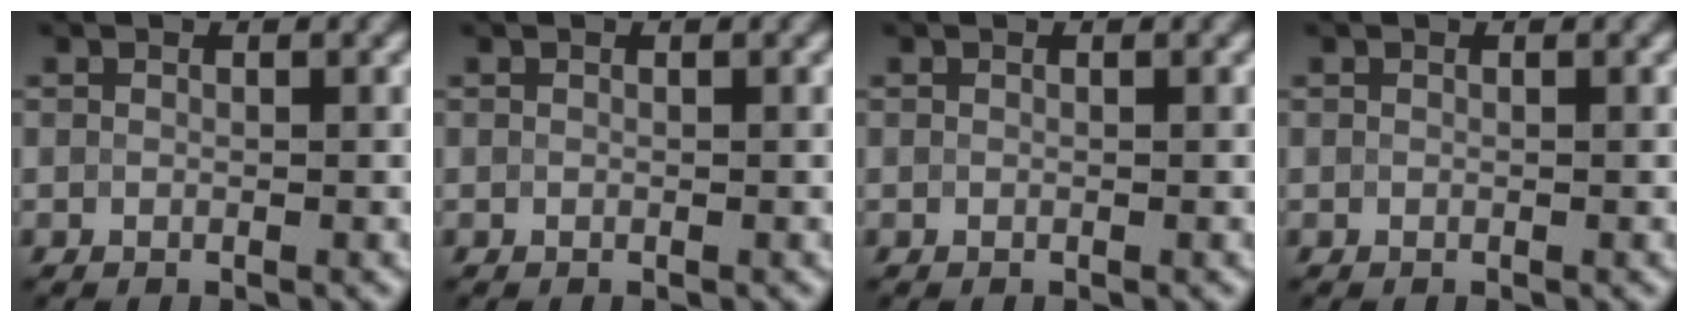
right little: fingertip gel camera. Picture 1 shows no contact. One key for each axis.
{"total": 0.0}
{"total": 0.0}
{"total": 0.0}